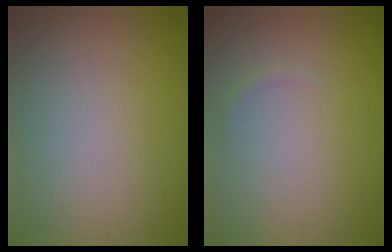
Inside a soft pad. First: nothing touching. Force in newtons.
{"total": 0.5, "press": 0.5, "slide": 0.0}